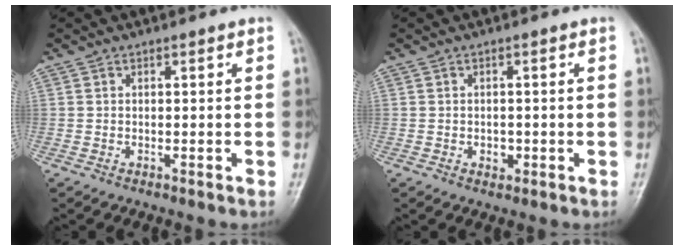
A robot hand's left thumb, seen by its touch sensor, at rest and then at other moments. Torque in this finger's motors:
{"motor_torque": [-0.11, 0.11, 0.07, 0.01, 0.00]}